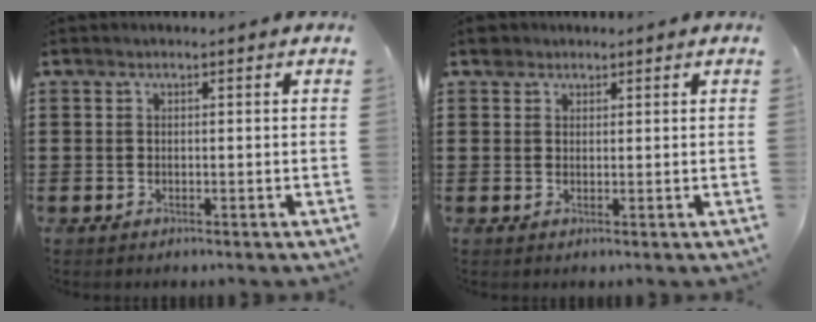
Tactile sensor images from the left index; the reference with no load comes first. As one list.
[{"total": 1.8, "force": [1.5, 1.0, 0.1], "torque": [-0.005, 0.005, 0.030]}]